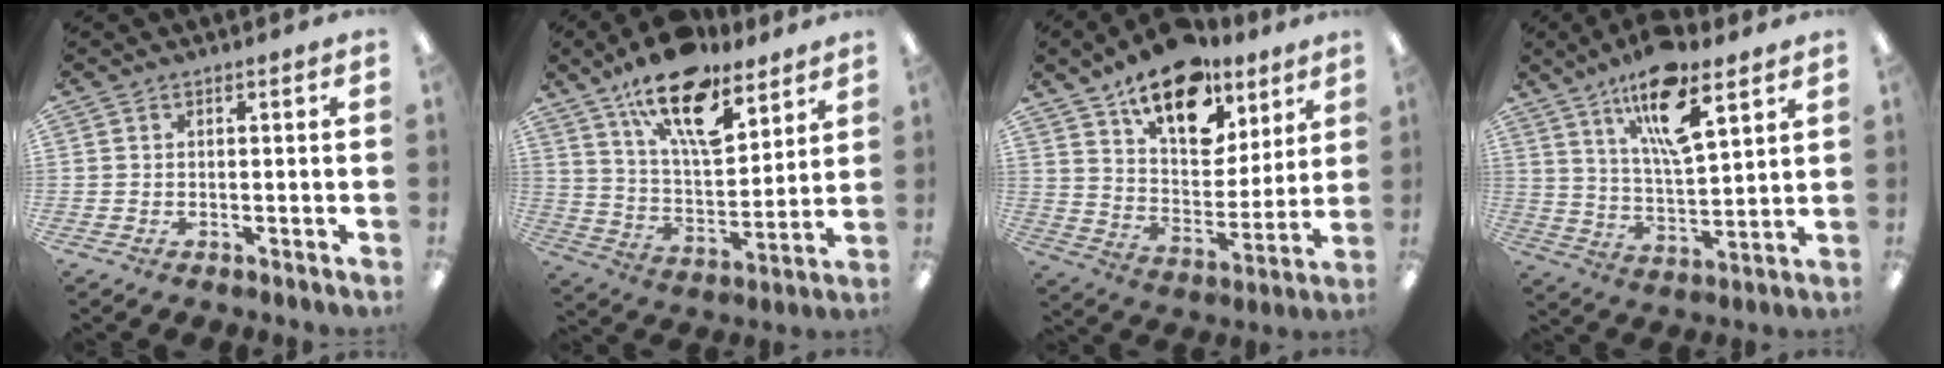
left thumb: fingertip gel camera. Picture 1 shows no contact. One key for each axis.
{"total": 18.6, "fx": 12.7, "fy": 7.7, "fz": 11.2, "tx": -0.188, "ty": -0.066, "tz": 0.220}
{"total": 18.1, "fx": 12.5, "fy": 9.5, "fz": 9.1, "tx": -0.143, "ty": -0.074, "tz": 0.220}
{"total": 16.0, "fx": 10.4, "fy": 5.2, "fz": 11.1, "tx": -0.188, "ty": -0.043, "tz": 0.172}